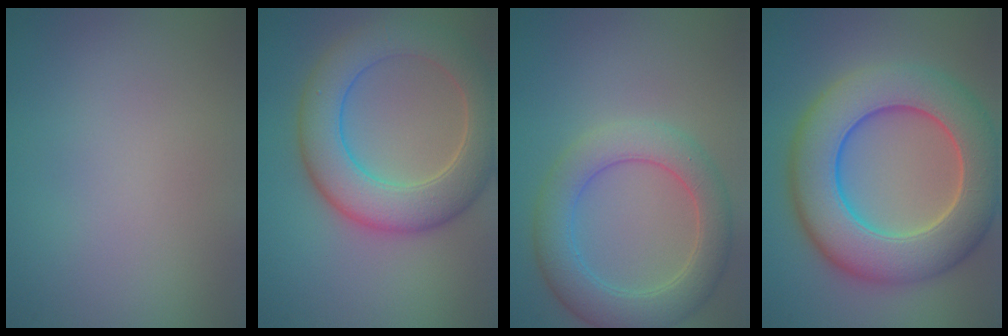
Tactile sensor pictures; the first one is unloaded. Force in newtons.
{"total": 7.4, "press": 7.4, "slide": 0.5}
{"total": 5.3, "press": 5.3, "slide": 0.2}
{"total": 10.8, "press": 10.8, "slide": 0.4}